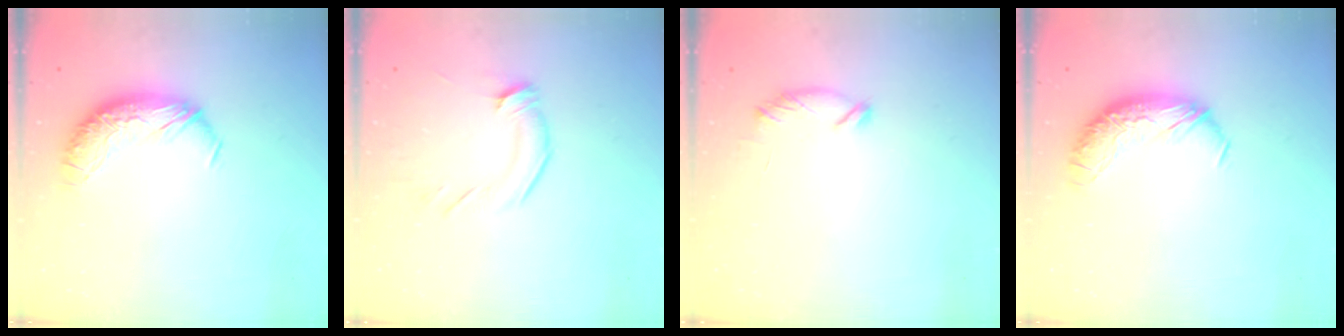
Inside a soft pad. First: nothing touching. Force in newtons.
{"total": 2.6, "press": 2.6, "slide": 0.4}
{"total": 7.3, "press": 7.3, "slide": 0.5}
{"total": 0.0}